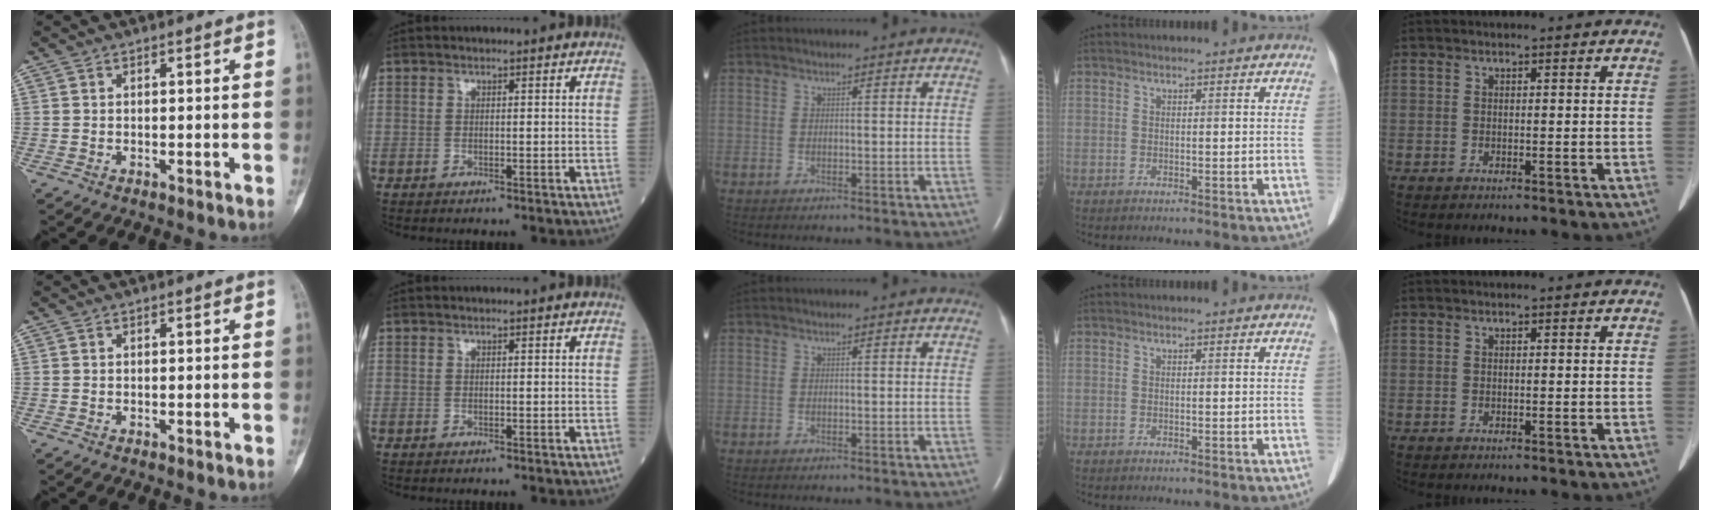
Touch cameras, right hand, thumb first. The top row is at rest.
{}